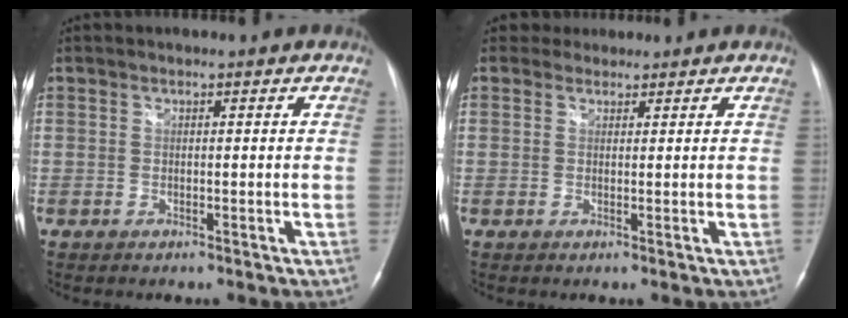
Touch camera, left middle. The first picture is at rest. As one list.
[{"total": 2.2, "force": [1.9, 1.0, -0.5], "torque": [0.014, 0.013, 0.028]}]